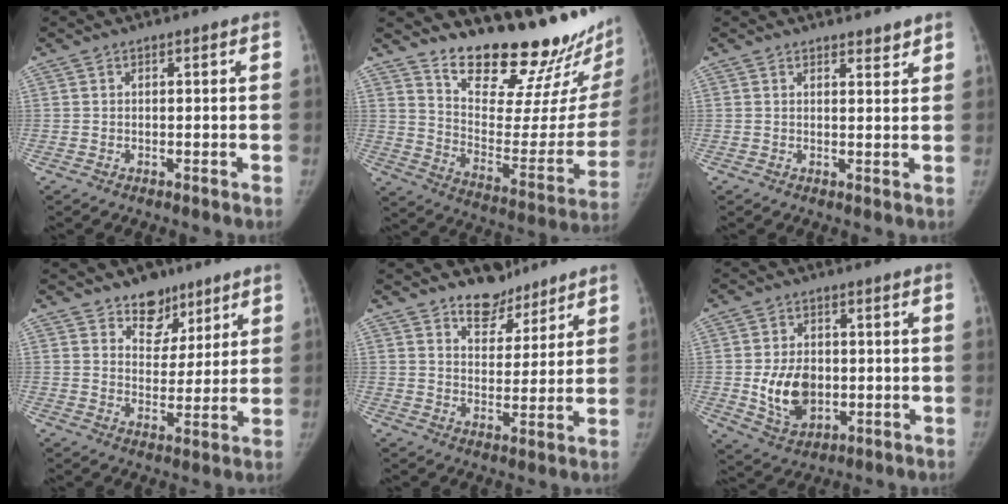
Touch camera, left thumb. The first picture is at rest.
{"total": 25.0, "force": [21.2, 6.3, 11.5], "torque": [-0.127, -0.169, 0.302]}
{"total": 2.1, "force": [2.0, 0.7, 0.5], "torque": [0.005, -0.015, 0.026]}
{"total": 8.3, "force": [5.7, 5.6, 2.1], "torque": [0.007, -0.034, 0.094]}
{"total": 7.7, "force": [6.0, 4.5, 1.8], "torque": [0.007, -0.041, 0.102]}
{"total": 10.1, "force": [-1.0, 7.2, 7.0], "torque": [-0.095, -0.006, -0.004]}